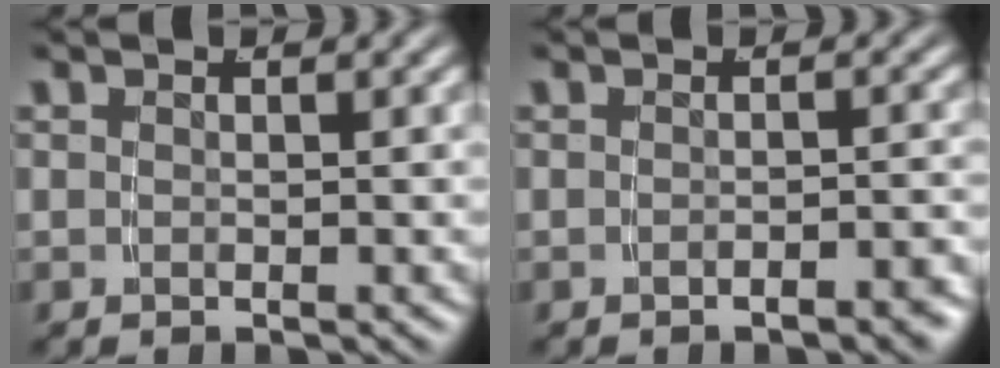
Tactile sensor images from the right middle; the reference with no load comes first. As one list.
[{"total": 1.7, "force": [-1.6, -0.1, 0.7], "torque": [-0.007, 0.006, -0.028]}]